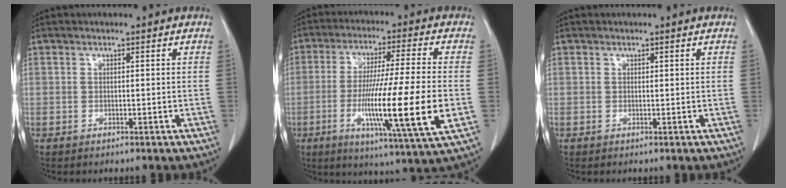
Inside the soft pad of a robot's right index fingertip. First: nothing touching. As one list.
[{"total": 17.8, "force": [-3.8, -0.6, 17.4], "torque": [-0.297, -0.025, -0.066]}, {"total": 0.0}]